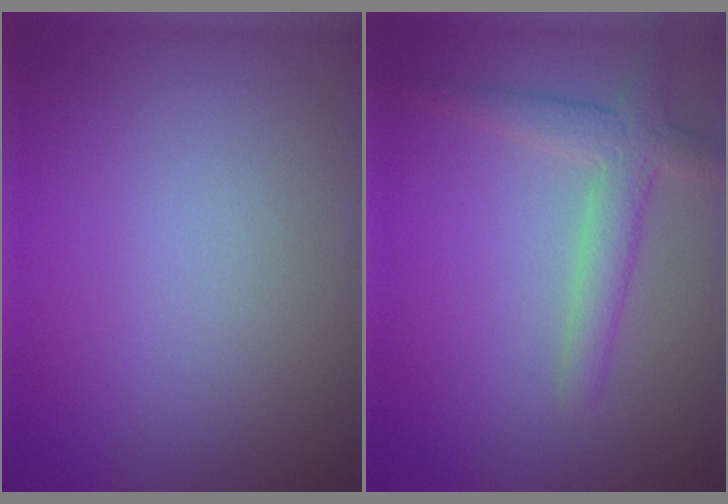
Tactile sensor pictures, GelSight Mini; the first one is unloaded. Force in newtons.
{"total": 3.3, "press": 3.3, "slide": 0.2}